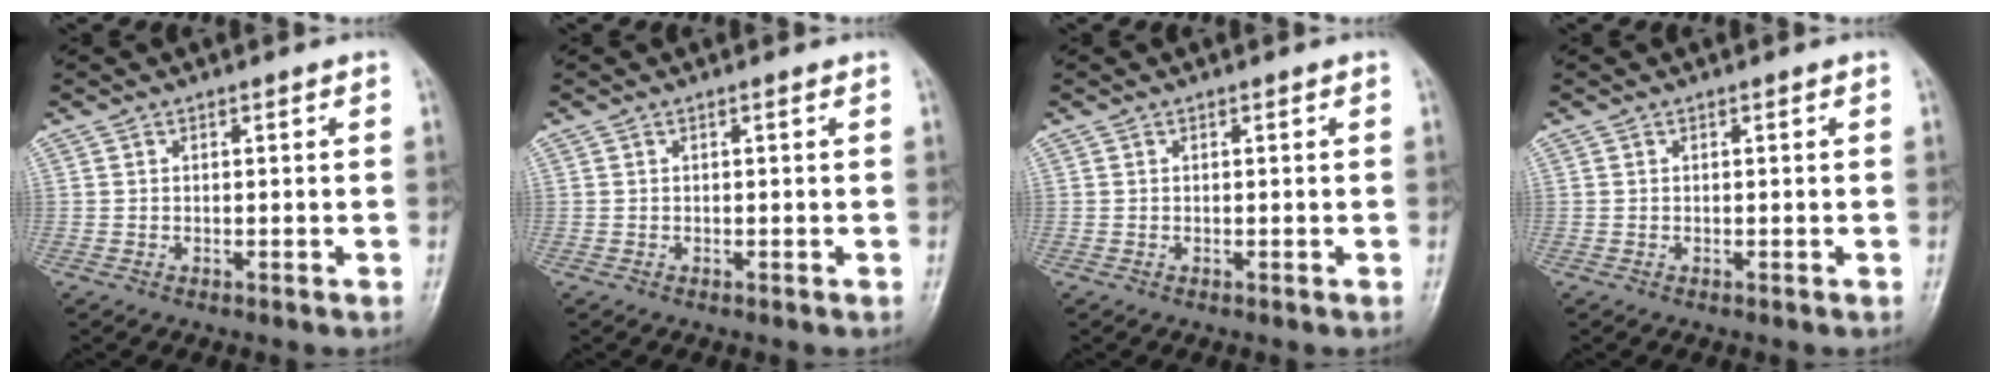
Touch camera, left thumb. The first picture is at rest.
{"total": 0.0}
{"total": 0.0}
{"total": 0.0}